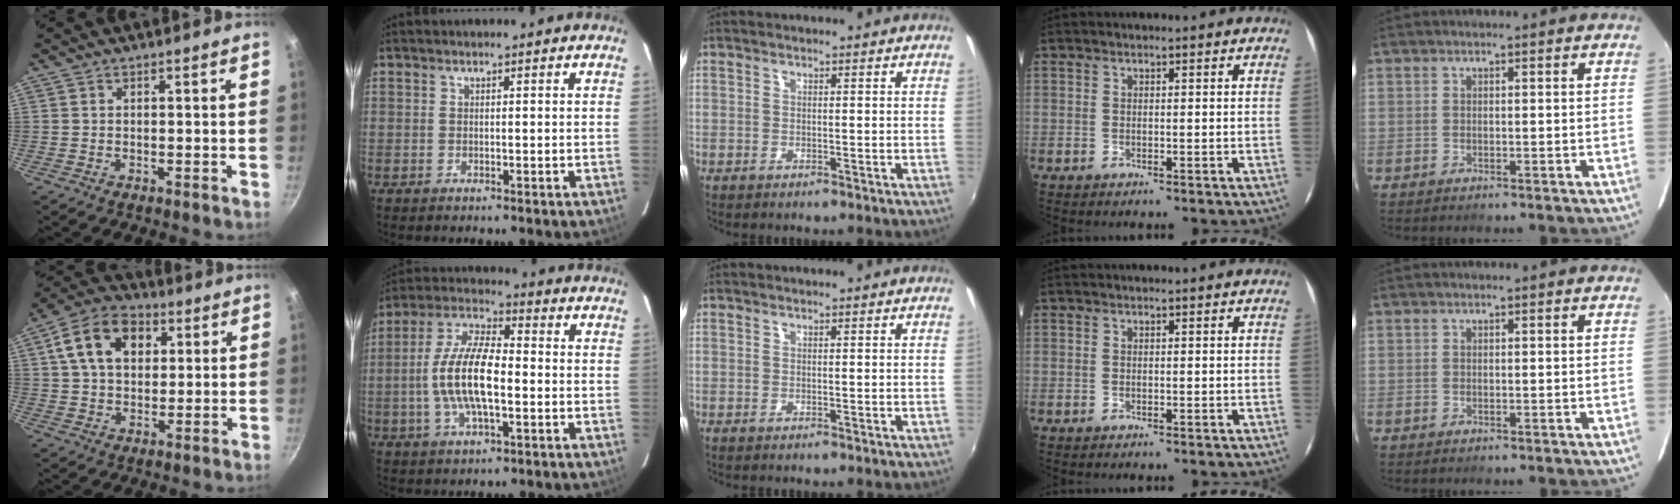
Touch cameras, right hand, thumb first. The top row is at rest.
{"thumb": {"total": 13.6, "force": [4.2, 9.5, 8.8], "torque": [-0.136, 0.012, 0.057]}, "index": {"total": 13.3, "force": [-2.1, 4.9, 12.2], "torque": [-0.250, 0.006, -0.043]}}